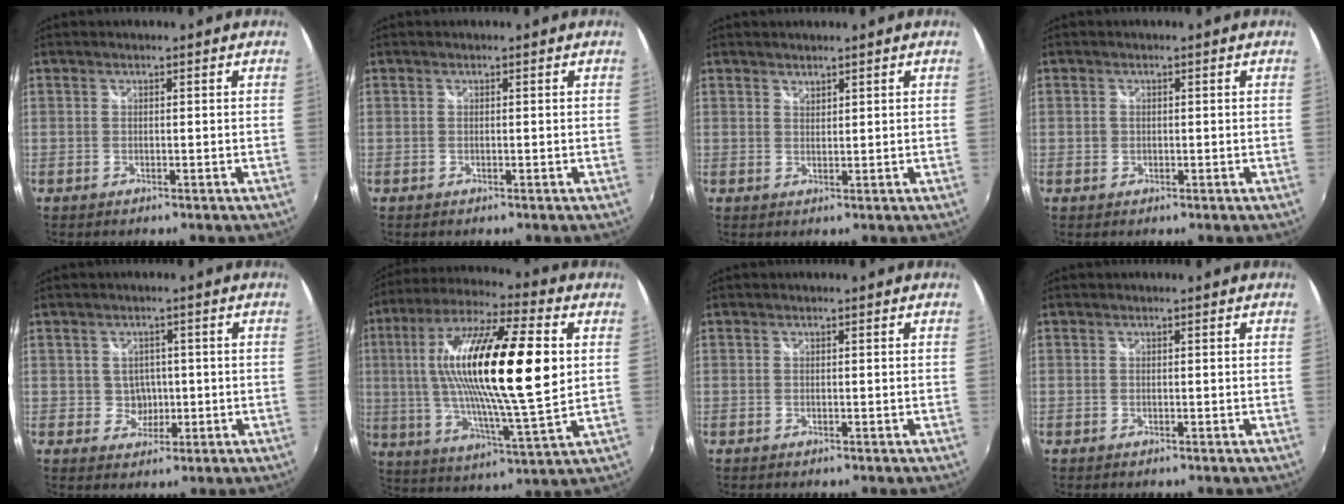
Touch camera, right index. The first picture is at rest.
{"total": 0.0}
{"total": 1.3, "force": [1.2, 0.4, 0.2], "torque": [0.000, 0.001, 0.021]}
{"total": 1.2, "force": [-0.1, 1.2, 0.4], "torque": [-0.005, 0.000, -0.002]}
{"total": 3.5, "force": [0.0, 3.4, 0.7], "torque": [-0.015, 0.008, 0.005]}
{"total": 24.2, "force": [4.2, 4.8, 23.4], "torque": [-0.423, 0.010, 0.065]}
{"total": 0.0}
{"total": 0.0}